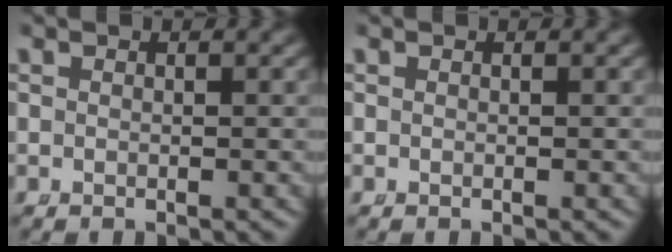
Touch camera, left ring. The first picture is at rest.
{"total": 0.0}